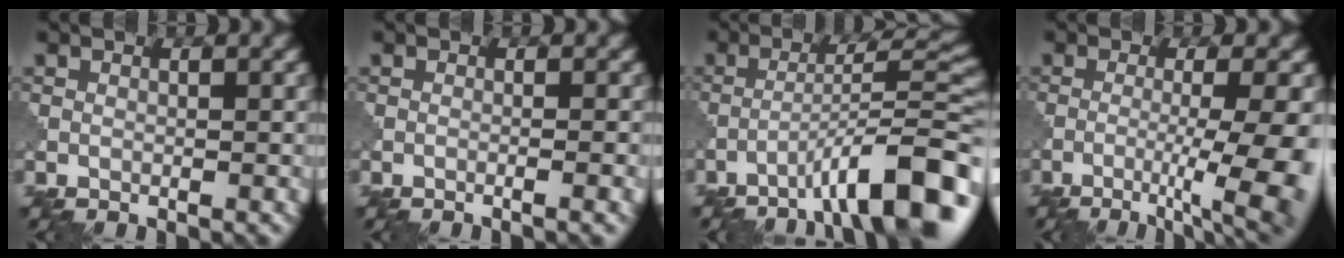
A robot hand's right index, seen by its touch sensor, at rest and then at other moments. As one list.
[{"total": 2.1, "force": [-0.7, 0.7, 1.9], "torque": [-0.018, 0.005, -0.021]}, {"total": 9.9, "force": [-5.7, 1.4, 7.9], "torque": [-0.108, 0.027, -0.088]}, {"total": 8.2, "force": [-2.9, 1.6, 7.4], "torque": [-0.109, -0.005, -0.039]}]